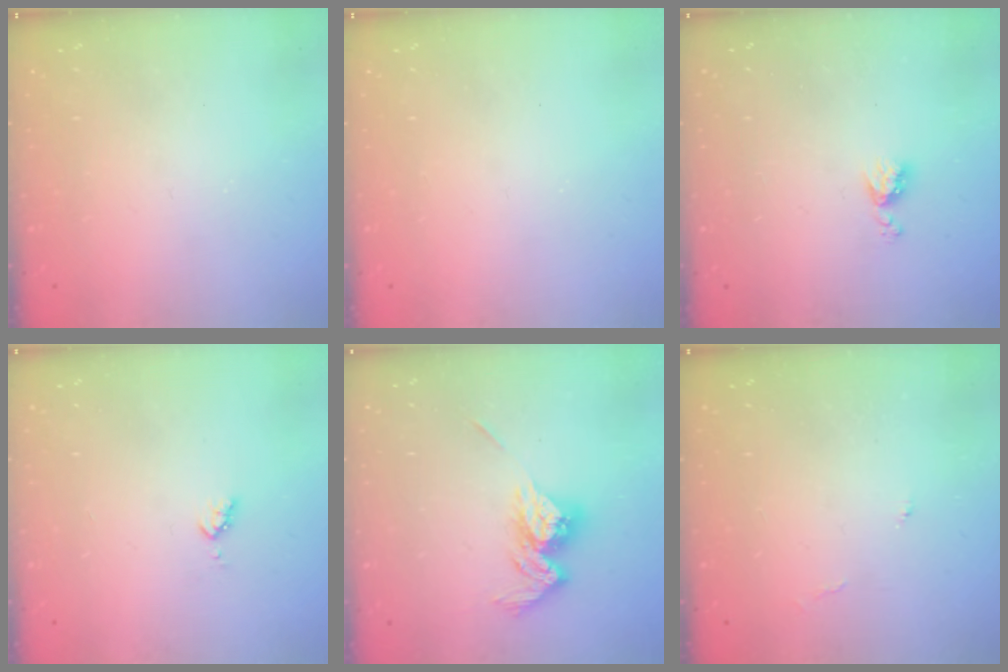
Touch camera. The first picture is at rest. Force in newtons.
{"total": 0.0}
{"total": 4.9, "press": 4.9, "slide": 0.6}
{"total": 3.6, "press": 3.5, "slide": 0.4}
{"total": 11.4, "press": 11.4, "slide": 0.6}
{"total": 3.8, "press": 3.8, "slide": 0.4}